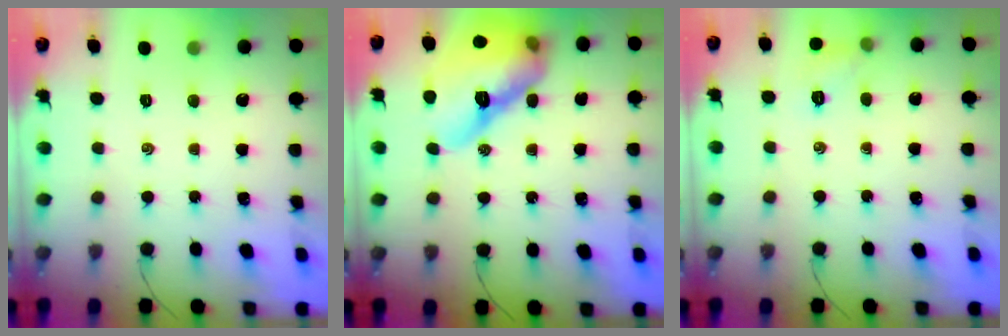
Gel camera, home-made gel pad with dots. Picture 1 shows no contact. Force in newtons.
{"total": 19.7, "press": 18.9, "slide": 5.7}
{"total": 6.3, "press": 6.0, "slide": 1.8}